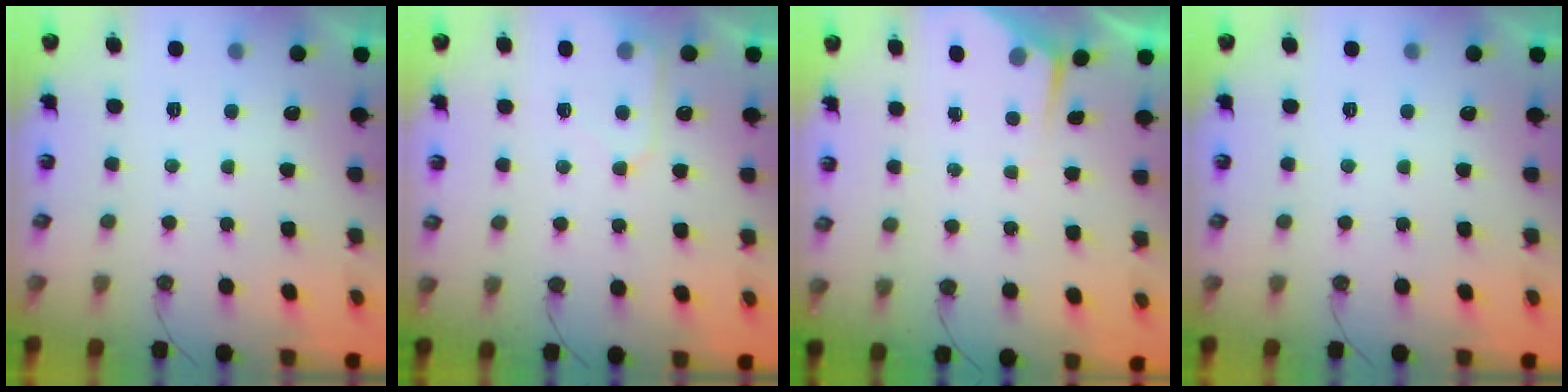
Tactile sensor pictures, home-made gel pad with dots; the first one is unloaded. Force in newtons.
{"total": 5.4, "press": 5.4, "slide": 0.6}
{"total": 2.9, "press": 2.8, "slide": 0.5}
{"total": 0.0}